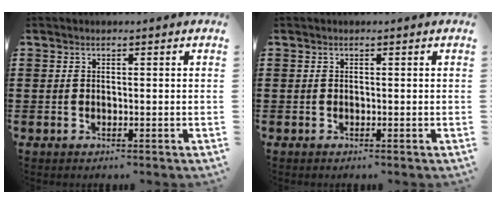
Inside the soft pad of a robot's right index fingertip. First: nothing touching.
{"total": 0.0}